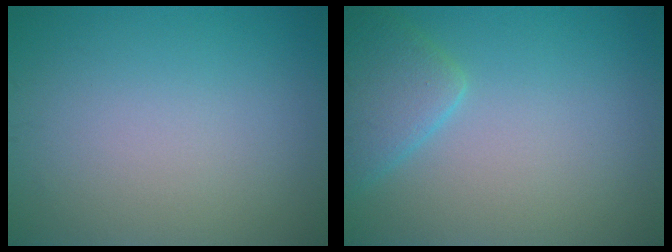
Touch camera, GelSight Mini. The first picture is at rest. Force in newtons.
{"total": 3.5, "press": 3.5, "slide": 0.2}